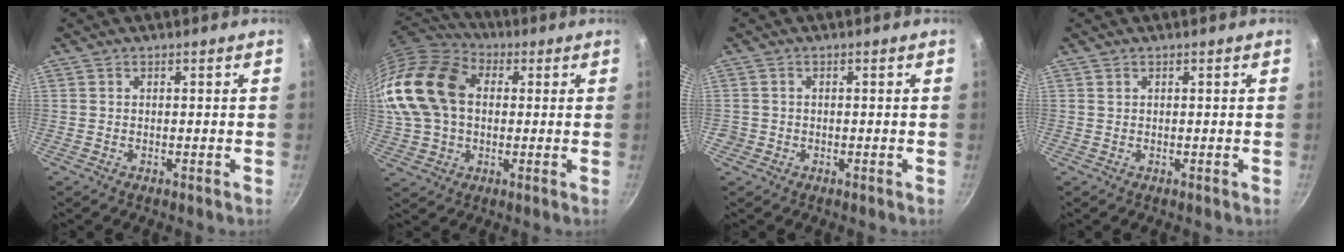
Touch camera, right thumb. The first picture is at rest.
{"total": 21.0, "force": [2.5, 15.2, 14.3], "torque": [-0.283, 0.036, 0.036]}
{"total": 1.2, "force": [-0.4, 1.1, 0.1], "torque": [-0.002, 0.003, -0.006]}
{"total": 0.0}